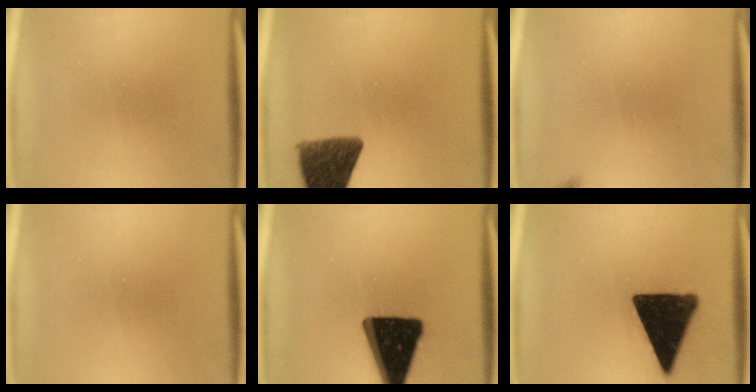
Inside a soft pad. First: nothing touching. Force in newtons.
{"total": 10.6}
{"total": 0.9}
{"total": 0.0}
{"total": 19.3}
{"total": 16.4}